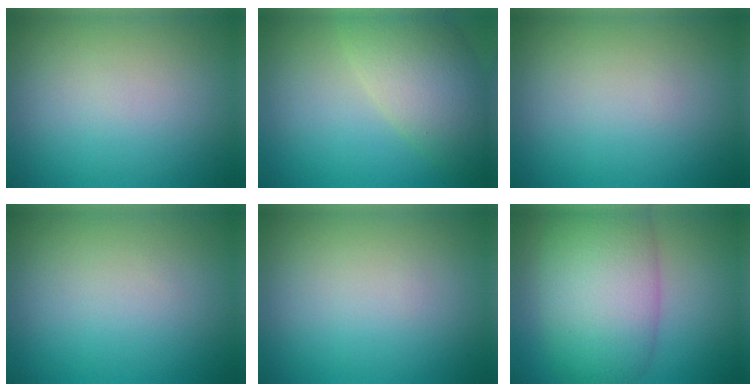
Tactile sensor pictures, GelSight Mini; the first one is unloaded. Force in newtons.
{"total": 7.2, "press": 7.2, "slide": 0.6}
{"total": 0.0}
{"total": 0.0}
{"total": 0.0}
{"total": 10.3, "press": 10.3, "slide": 0.2}